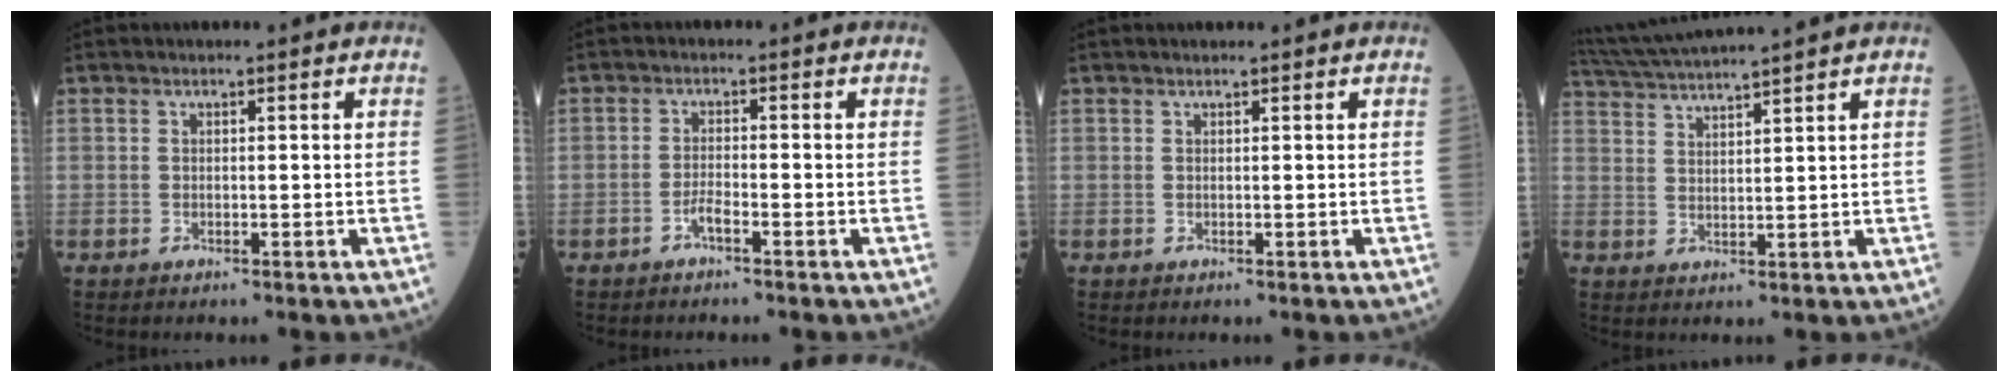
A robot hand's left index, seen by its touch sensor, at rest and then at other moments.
{"total": 1.6, "force": [-1.2, 0.0, 1.2], "torque": [-0.024, 0.001, -0.024]}
{"total": 0.8, "force": [0.7, -0.1, 0.3], "torque": [-0.011, 0.007, 0.016]}
{"total": 10.5, "force": [9.4, -1.6, 4.3], "torque": [-0.085, 0.022, 0.156]}